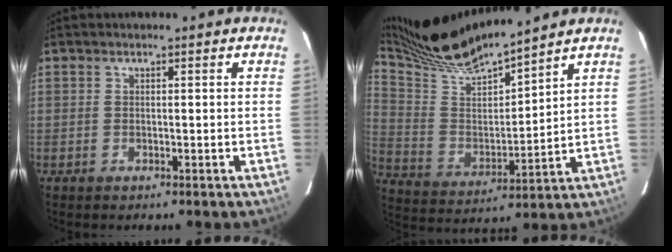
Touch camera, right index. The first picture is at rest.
{"total": 17.2, "force": [15.4, 0.6, 7.5], "torque": [-0.144, -0.010, 0.281]}